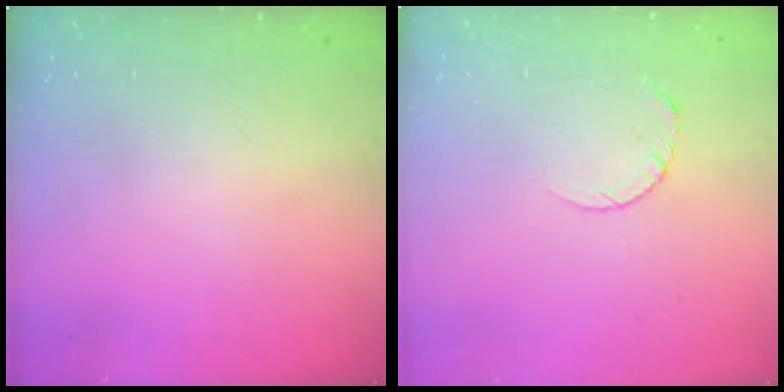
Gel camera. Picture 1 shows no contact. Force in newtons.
{"total": 3.9, "press": 3.9, "slide": 0.3}